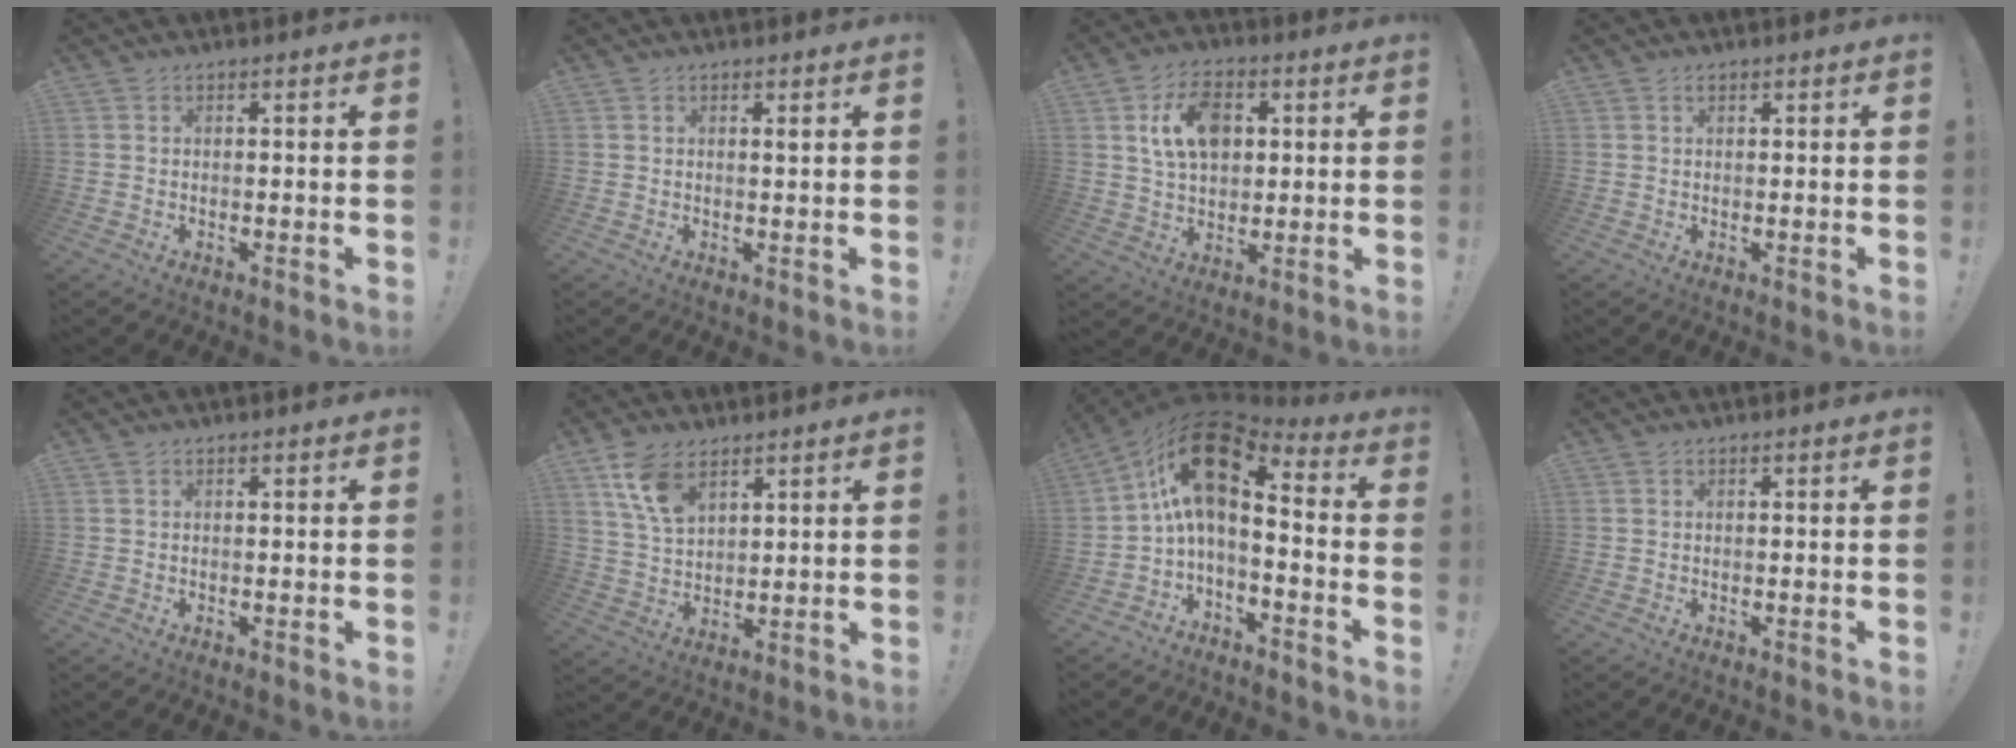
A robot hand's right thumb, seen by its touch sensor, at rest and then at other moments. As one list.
[{"total": 0.6, "force": [0.4, -0.2, 0.4], "torque": [0.006, -0.005, 0.003]}, {"total": 12.1, "force": [3.7, 8.2, 8.0], "torque": [-0.119, 0.004, 0.069]}, {"total": 0.7, "force": [0.4, 0.3, 0.4], "torque": [-0.003, -0.002, 0.007]}, {"total": 0.0}, {"total": 10.0, "force": [6.0, 5.3, 5.9], "torque": [-0.113, -0.023, 0.114]}, {"total": 14.6, "force": [3.5, 6.7, 12.5], "torque": [-0.222, -0.019, 0.064]}, {"total": 0.0}]